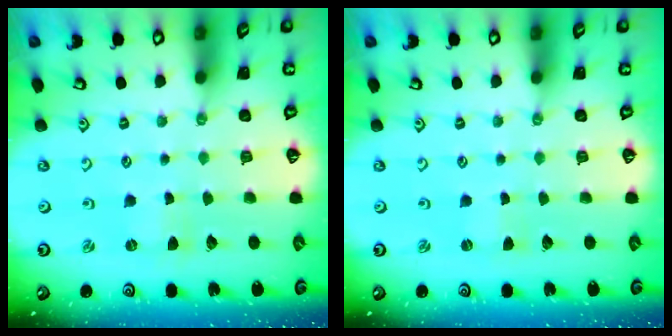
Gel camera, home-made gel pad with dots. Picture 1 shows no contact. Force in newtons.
{"total": 0.0}